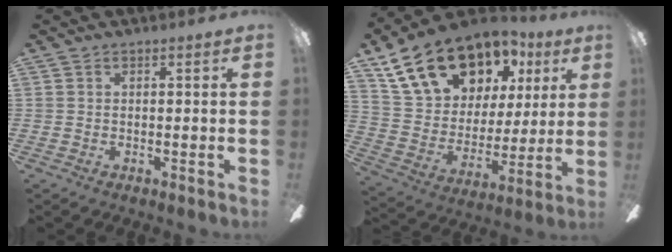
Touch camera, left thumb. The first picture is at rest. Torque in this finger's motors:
{"motor_torque": [1.47, 1.70, 1.47, -1.30, 0.19]}